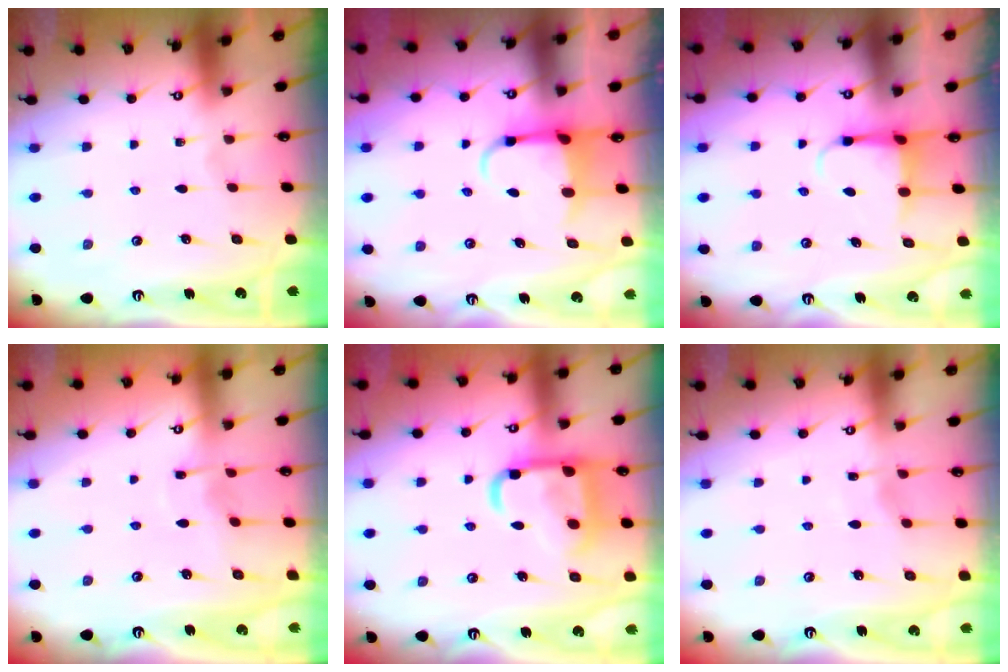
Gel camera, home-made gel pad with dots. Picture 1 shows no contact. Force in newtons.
{"total": 3.8, "press": 3.7, "slide": 1.0}
{"total": 3.9, "press": 3.9, "slide": 0.6}
{"total": 2.9, "press": 2.9, "slide": 0.4}
{"total": 16.3, "press": 16.3, "slide": 1.6}
{"total": 3.0, "press": 2.9, "slide": 0.3}